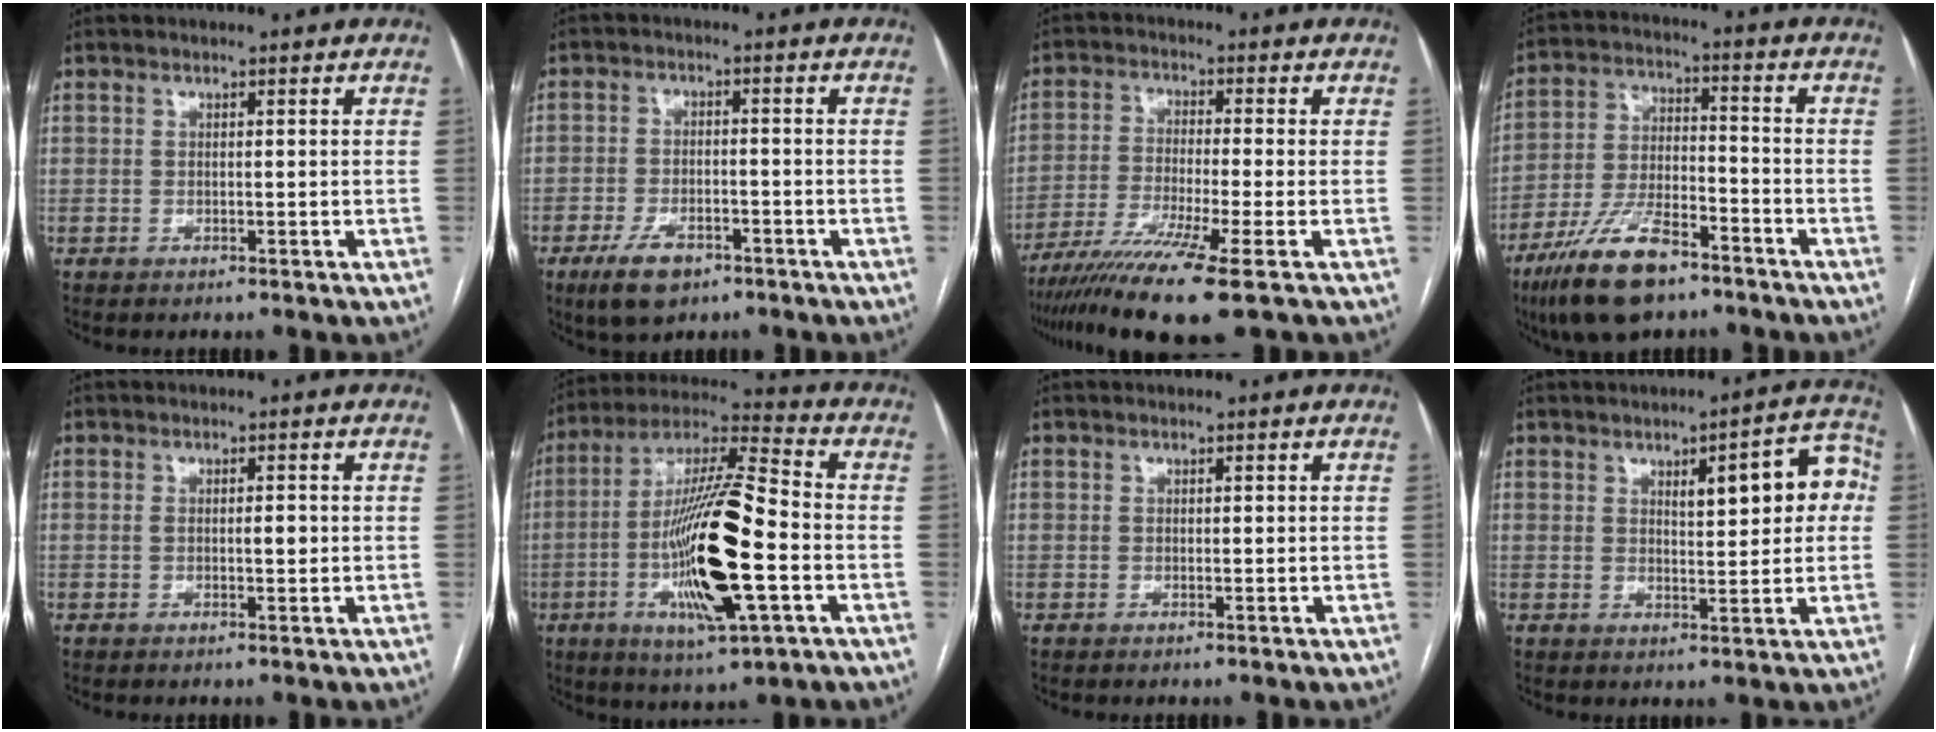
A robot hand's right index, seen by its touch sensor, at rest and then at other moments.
{"total": 6.6, "force": [-4.1, 3.4, 3.9], "torque": [-0.078, -0.002, -0.065]}
{"total": 11.3, "force": [-7.7, -1.5, 8.1], "torque": [-0.147, -0.032, -0.129]}
{"total": 13.8, "force": [-9.2, 4.7, 9.1], "torque": [-0.183, -0.008, -0.167]}
{"total": 1.9, "force": [0.0, 0.6, 1.8], "torque": [-0.030, 0.000, 0.001]}
{"total": 18.7, "force": [-4.1, 2.1, 18.1], "torque": [-0.352, -0.008, -0.071]}
{"total": 0.0}
{"total": 9.1, "force": [2.2, 2.6, 8.5], "torque": [-0.102, 0.024, 0.027]}